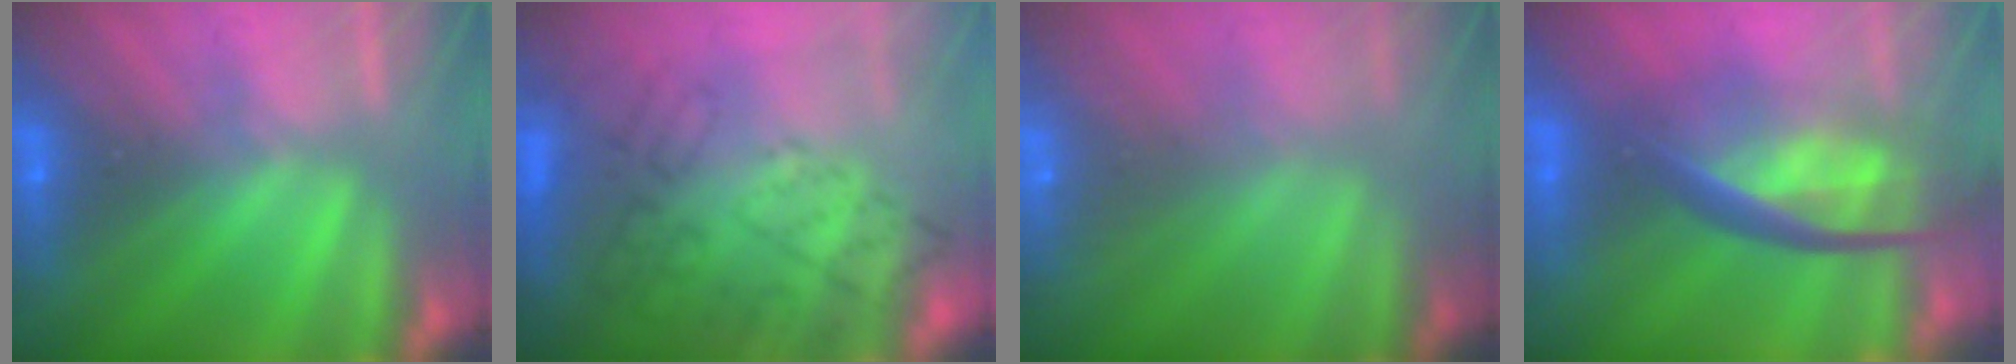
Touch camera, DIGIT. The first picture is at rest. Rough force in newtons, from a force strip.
{"total": 11.0}
{"total": 7.2}
{"total": 7.6}